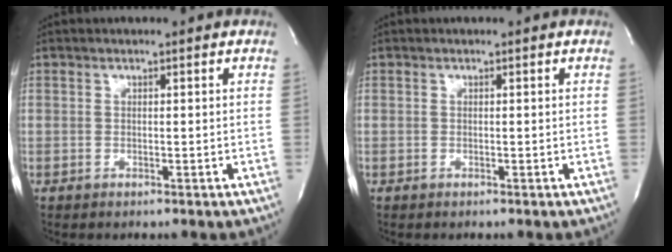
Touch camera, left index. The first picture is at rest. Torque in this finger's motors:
{"motor_torque": [-0.07, 0.07, 0.00, 0.00]}